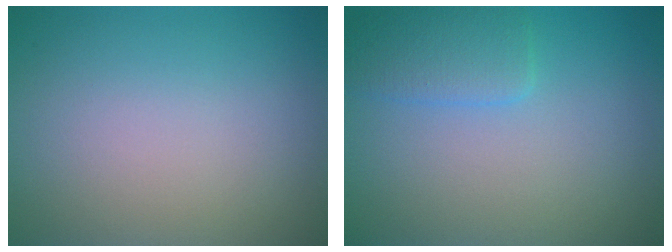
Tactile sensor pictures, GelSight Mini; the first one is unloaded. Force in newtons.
{"total": 2.4, "press": 2.4, "slide": 0.1}